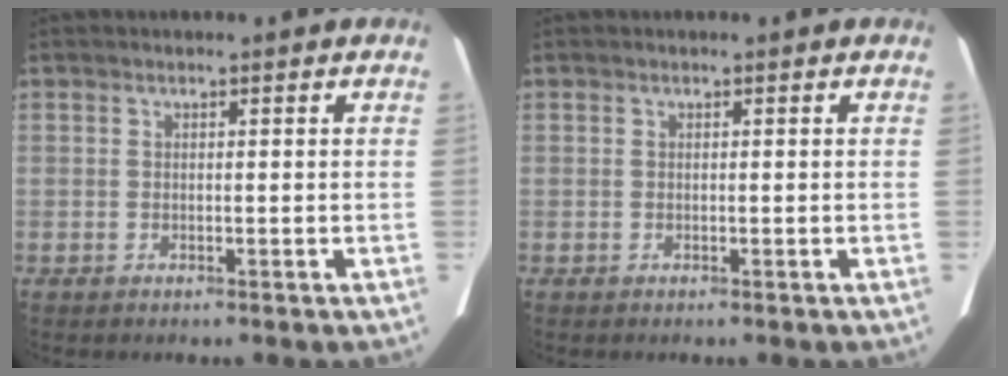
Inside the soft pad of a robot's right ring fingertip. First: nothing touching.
{"total": 0.0}